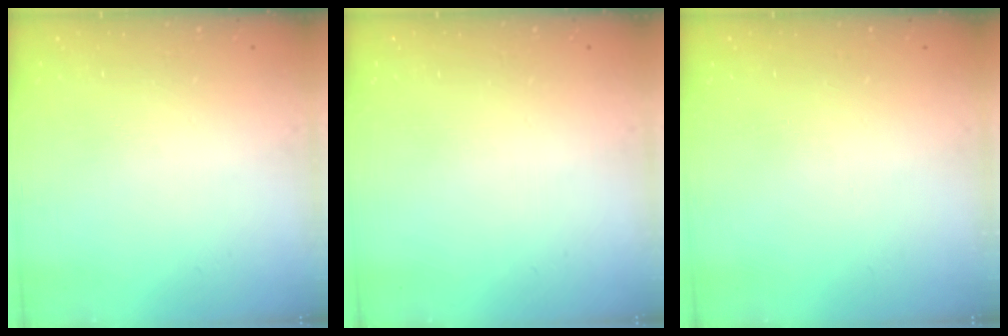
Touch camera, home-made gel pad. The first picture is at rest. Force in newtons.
{"total": 0.0}
{"total": 0.0}